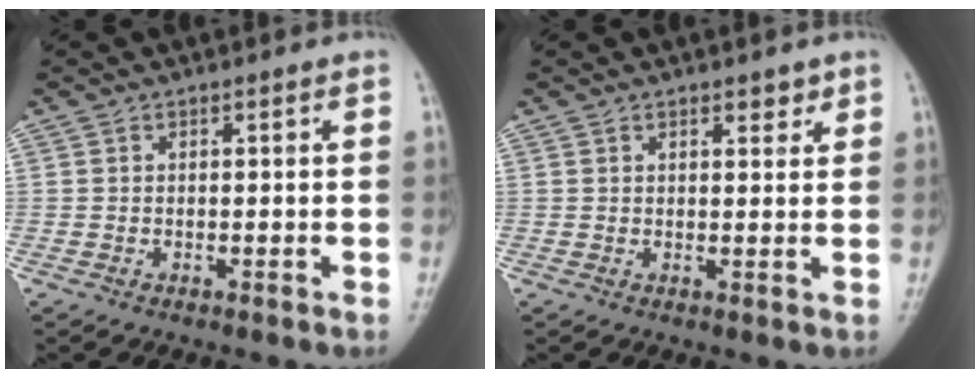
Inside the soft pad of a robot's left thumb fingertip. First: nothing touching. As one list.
[{"total": 2.1, "force": [1.4, 0.9, 1.2], "torque": [-0.005, -0.006, 0.019]}]